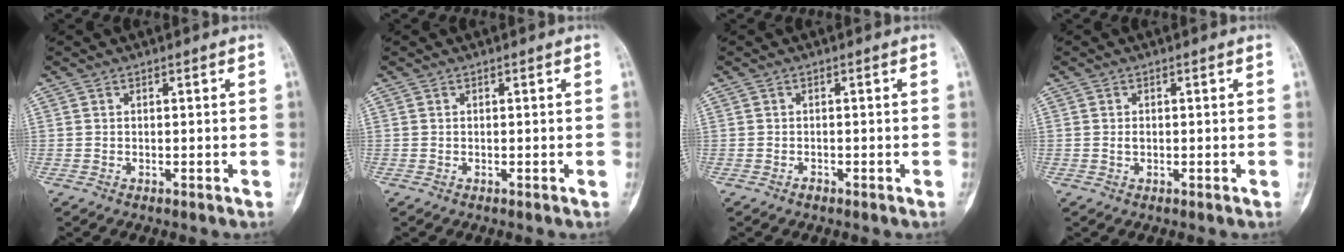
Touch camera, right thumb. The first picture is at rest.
{"total": 0.0}
{"total": 0.8, "force": [-0.6, 0.5, 0.3], "torque": [-0.002, 0.003, -0.013]}
{"total": 0.9, "force": [0.0, 0.6, 0.6], "torque": [-0.008, -0.002, 0.000]}